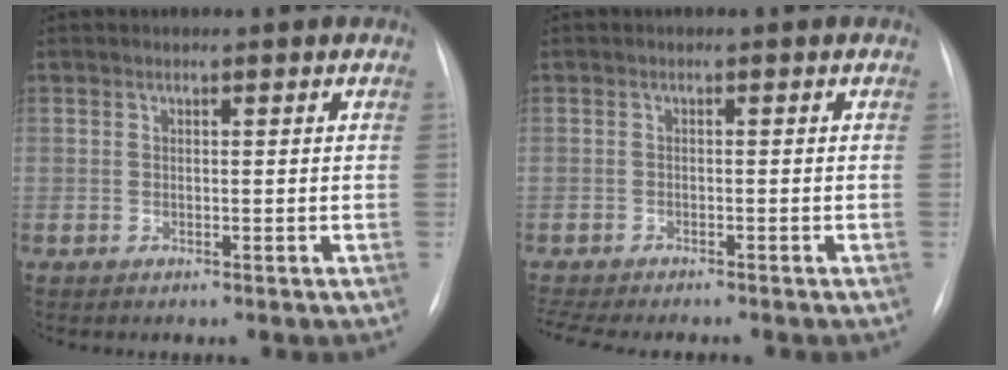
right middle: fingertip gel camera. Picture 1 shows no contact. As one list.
[{"total": 8.8, "force": [-7.8, 1.3, 3.8], "torque": [-0.055, -0.007, -0.115]}]